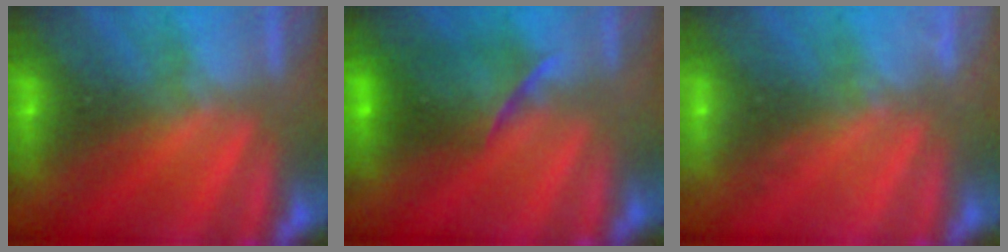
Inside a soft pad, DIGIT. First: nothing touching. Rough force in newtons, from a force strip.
{"total": 7.9}
{"total": 2.3}